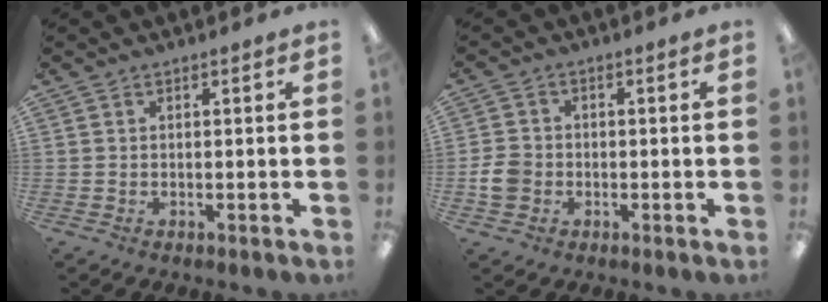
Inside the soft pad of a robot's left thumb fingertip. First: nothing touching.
{"total": 5.1, "force": [-1.1, 4.2, 2.6], "torque": [-0.057, 0.007, -0.020]}